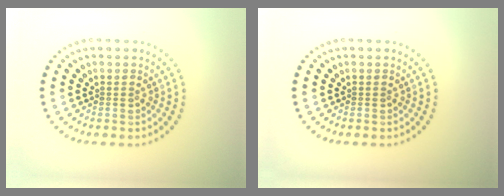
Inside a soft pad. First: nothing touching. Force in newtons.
{"total": 0.0}